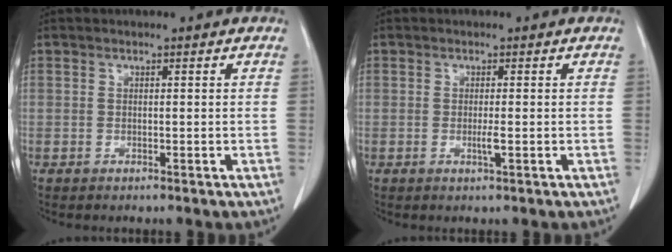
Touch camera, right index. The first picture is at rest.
{"total": 1.4, "force": [-0.4, -0.1, 1.3], "torque": [-0.027, -0.004, -0.007]}